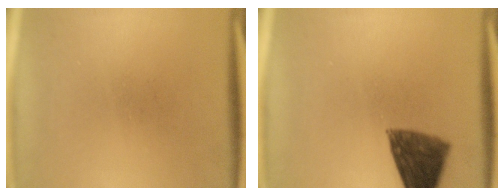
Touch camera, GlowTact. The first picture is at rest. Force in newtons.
{"total": 9.0}